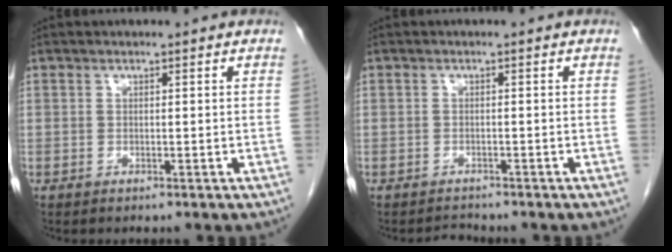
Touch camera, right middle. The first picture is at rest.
{"total": 1.2, "force": [-1.1, 0.1, -0.4], "torque": [0.001, -0.009, -0.017]}